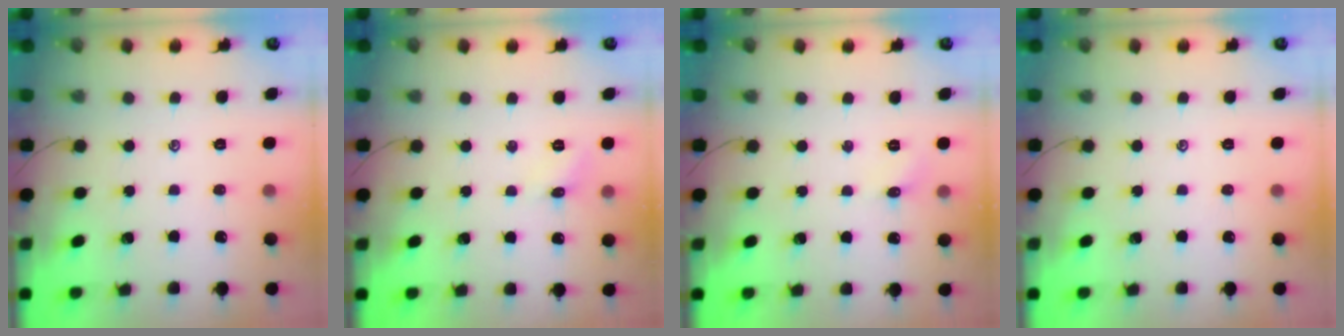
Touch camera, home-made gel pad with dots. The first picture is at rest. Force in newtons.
{"total": 4.7, "press": 4.4, "slide": 1.6}
{"total": 4.2, "press": 3.9, "slide": 1.5}
{"total": 0.0}